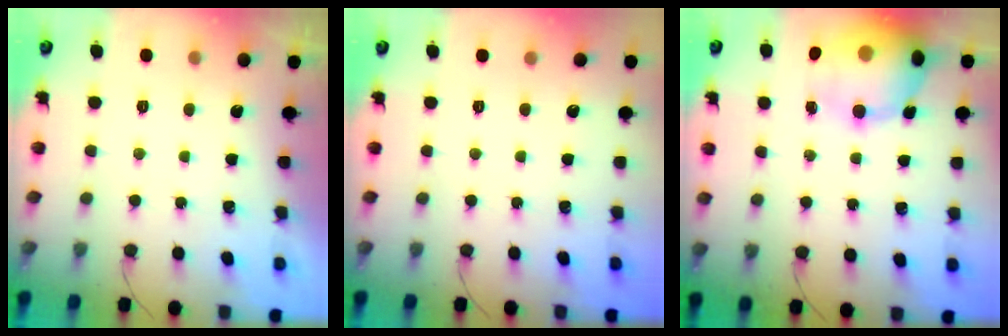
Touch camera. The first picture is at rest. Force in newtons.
{"total": 0.0}
{"total": 17.6, "press": 17.3, "slide": 2.7}